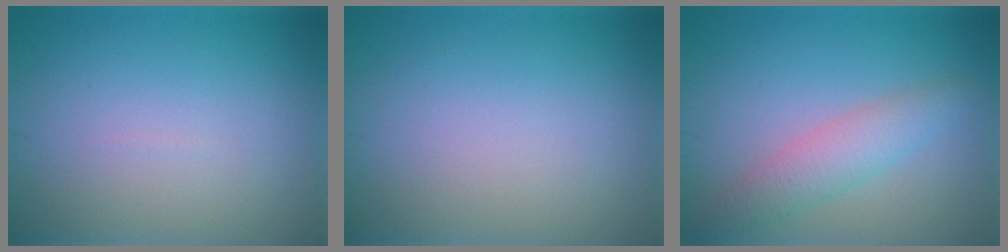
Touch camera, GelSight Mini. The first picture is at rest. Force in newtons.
{"total": 0.0}
{"total": 3.0, "press": 3.0, "slide": 0.1}